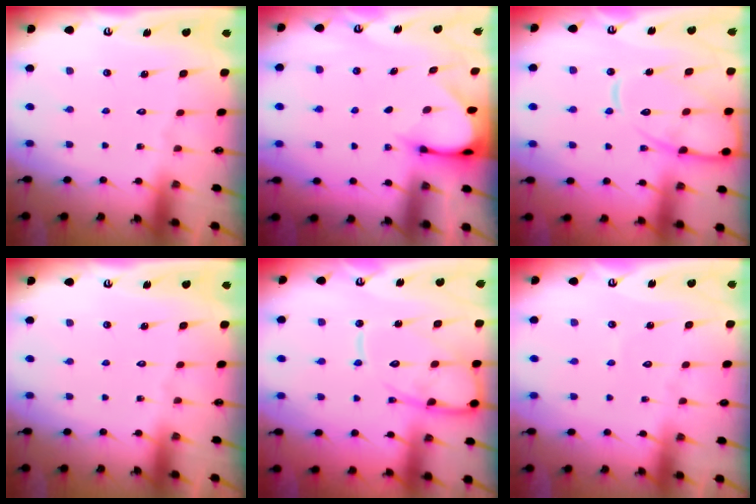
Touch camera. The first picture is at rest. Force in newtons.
{"total": 3.8, "press": 3.8, "slide": 0.3}
{"total": 14.1, "press": 14.0, "slide": 1.3}
{"total": 0.0}
{"total": 12.9, "press": 12.9, "slide": 1.1}
{"total": 2.7, "press": 2.7, "slide": 0.3}